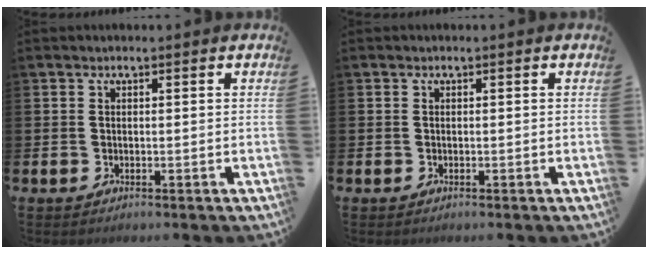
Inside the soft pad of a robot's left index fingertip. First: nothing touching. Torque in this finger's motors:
{"motor_torque": [0.00, 0.00, 0.00, 0.00]}